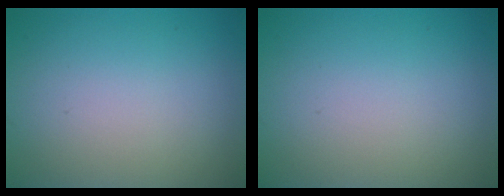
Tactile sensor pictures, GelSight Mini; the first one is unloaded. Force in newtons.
{"total": 0.0}